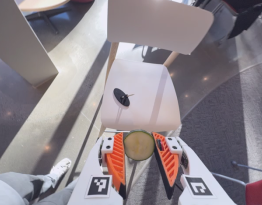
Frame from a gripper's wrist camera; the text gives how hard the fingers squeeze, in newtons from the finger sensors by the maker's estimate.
{"total": 9.0, "left": 8.9, "right": 9.2}